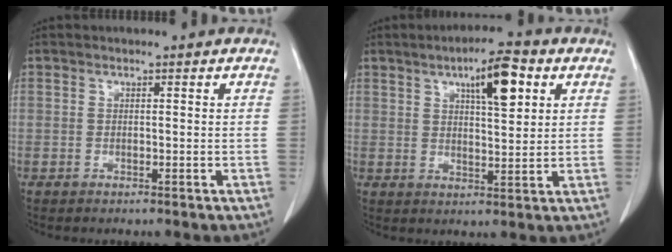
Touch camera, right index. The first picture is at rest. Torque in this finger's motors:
{"motor_torque": [0.30, 0.28, 0.19, 0.11]}